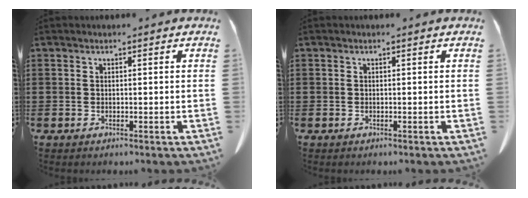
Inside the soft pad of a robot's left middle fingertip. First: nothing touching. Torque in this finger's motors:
{"motor_torque": [0.75, -0.95, 0.00, 0.00]}